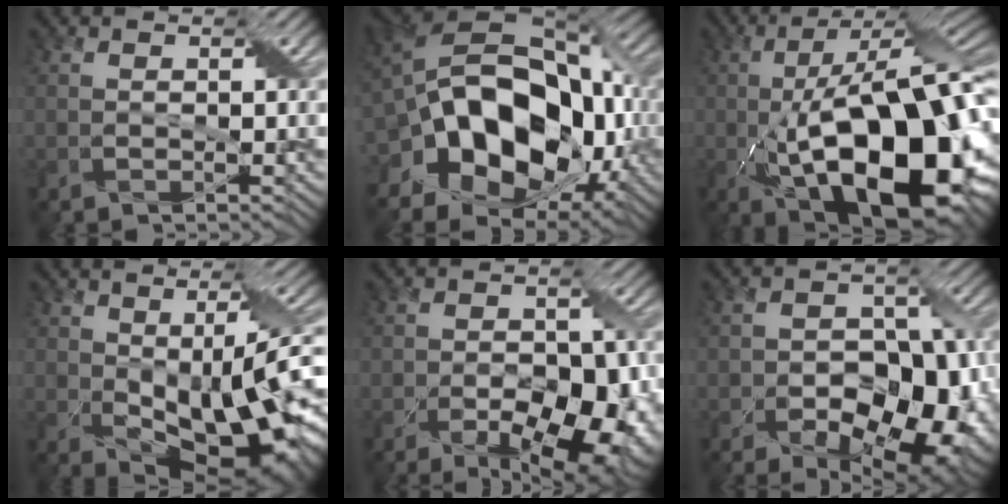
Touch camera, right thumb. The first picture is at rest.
{"total": 19.9, "force": [-2.5, 13.4, 14.4], "torque": [-0.277, -0.024, -0.025]}
{"total": 21.0, "force": [-4.1, 8.0, 18.9], "torque": [-0.309, 0.003, -0.077]}
{"total": 14.9, "force": [-1.4, 7.4, 12.8], "torque": [-0.202, -0.038, 0.001]}
{"total": 13.6, "force": [-7.0, 7.3, 9.1], "torque": [-0.090, -0.011, -0.075]}
{"total": 15.4, "force": [-7.7, 9.3, 9.5], "torque": [-0.113, -0.004, -0.100]}